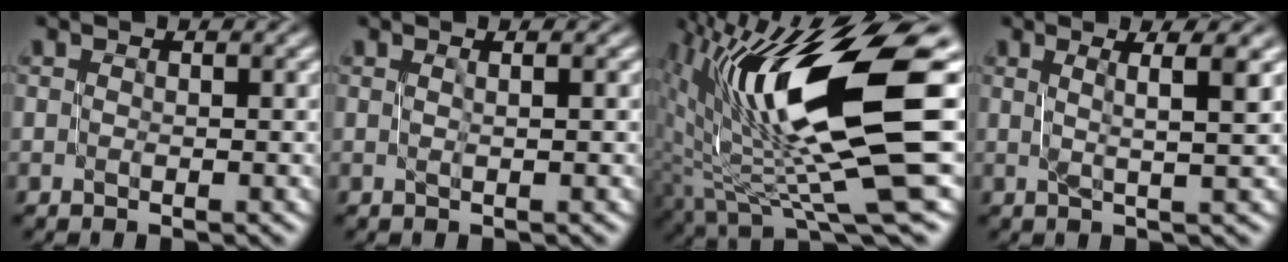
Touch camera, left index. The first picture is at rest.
{"total": 0.9, "force": [0.2, 0.3, 0.8], "torque": [-0.009, 0.007, -0.003]}
{"total": 14.2, "force": [2.1, 3.3, 13.6], "torque": [-0.237, -0.002, 0.046]}
{"total": 3.5, "force": [1.3, 0.5, 3.2], "torque": [-0.048, 0.008, 0.020]}